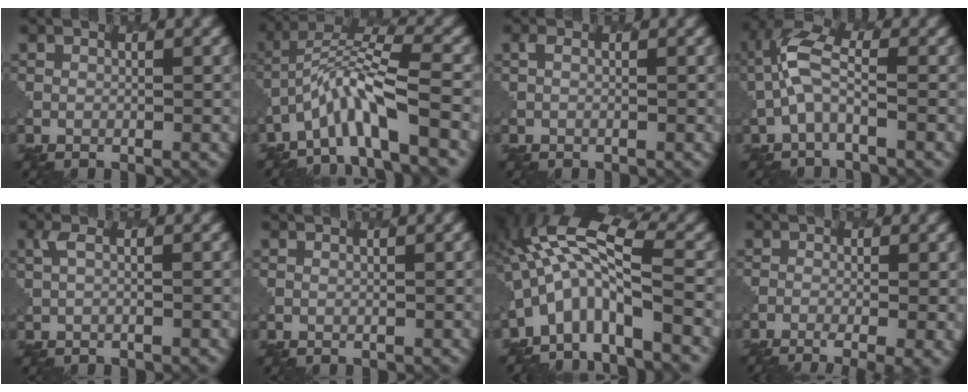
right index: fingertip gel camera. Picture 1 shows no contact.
{"total": 6.0, "force": [-3.2, 1.0, 5.0], "torque": [-0.092, 0.015, -0.065]}
{"total": 0.5, "force": [0.0, 0.1, 0.5], "torque": [-0.014, 0.001, -0.002]}
{"total": 3.6, "force": [-0.7, 1.3, 3.2], "torque": [-0.079, 0.014, -0.022]}
{"total": 1.3, "force": [0.5, 0.3, 1.2], "torque": [-0.027, -0.002, 0.010]}
{"total": 0.8, "force": [0.4, 0.2, 0.6], "torque": [-0.005, -0.001, 0.003]}
{"total": 9.8, "force": [-2.6, 2.9, 8.9], "torque": [-0.163, 0.016, -0.044]}
{"total": 5.4, "force": [-2.3, 1.8, 4.5], "torque": [-0.056, 0.001, -0.026]}